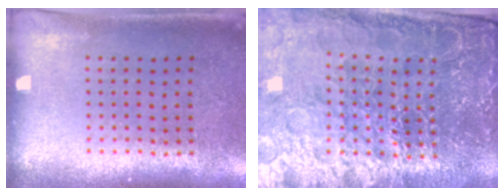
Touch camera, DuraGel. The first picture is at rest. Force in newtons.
{"total": 5.7, "press": 5.2, "slide": 2.3}